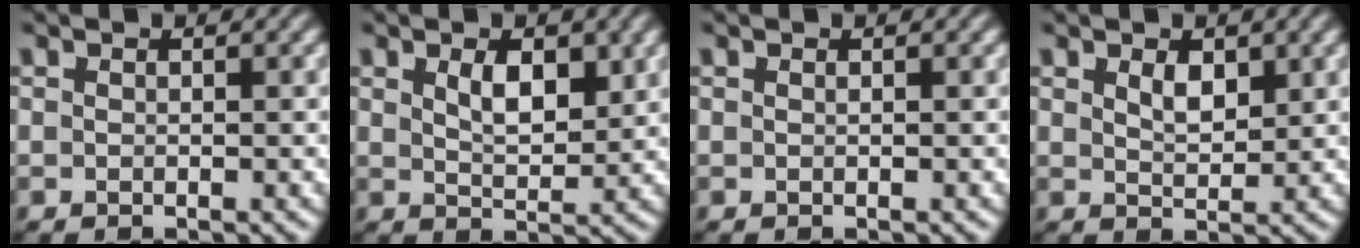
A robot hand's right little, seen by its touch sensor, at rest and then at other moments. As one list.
[{"total": 2.7, "force": [1.2, 0.6, 2.3], "torque": [-0.025, -0.011, 0.027]}, {"total": 0.0}, {"total": 1.7, "force": [1.1, 0.2, 1.3], "torque": [-0.015, -0.014, 0.028]}]